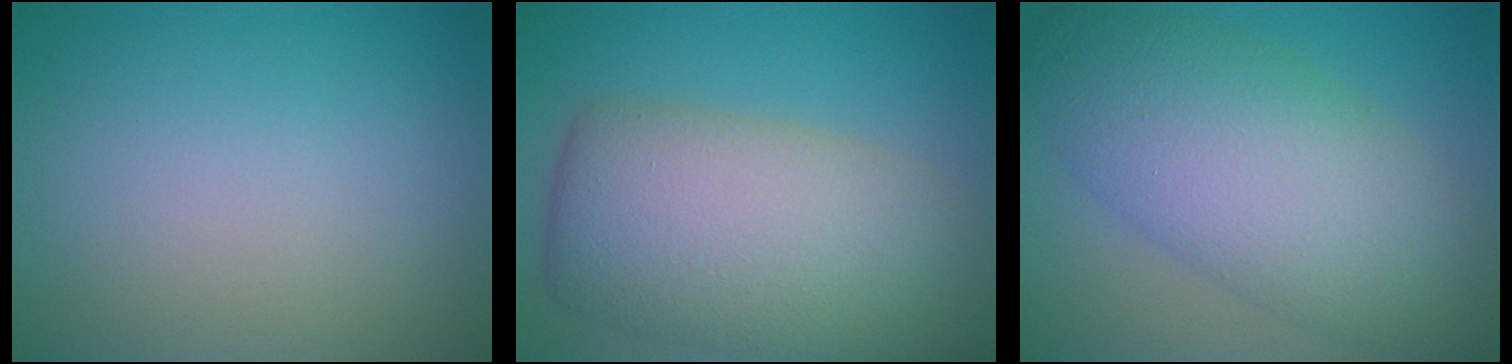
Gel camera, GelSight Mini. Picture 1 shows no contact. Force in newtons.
{"total": 11.0, "press": 11.0, "slide": 0.6}
{"total": 9.8, "press": 9.8, "slide": 0.4}